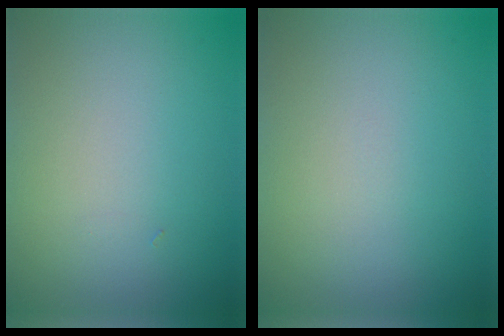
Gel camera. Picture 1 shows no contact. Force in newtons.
{"total": 0.0}